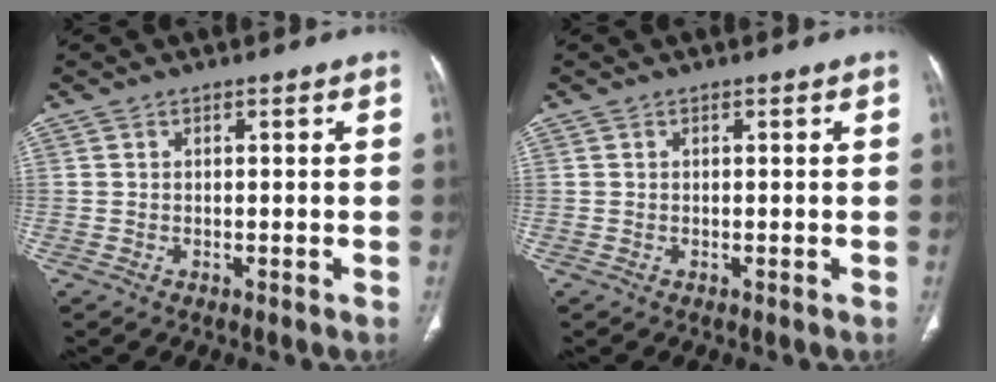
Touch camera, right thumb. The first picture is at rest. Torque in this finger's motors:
{"motor_torque": [-0.01, 0.01, -0.16, 0.16, 0.00]}